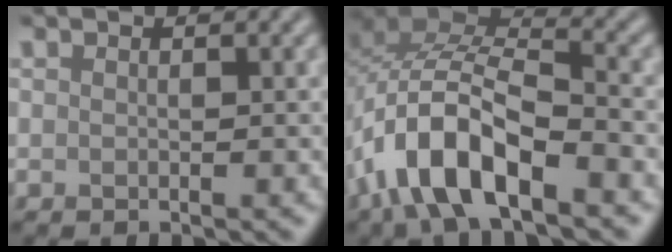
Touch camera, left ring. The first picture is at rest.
{"total": 10.2, "force": [-4.8, 4.5, 7.8], "torque": [-0.146, 0.012, -0.095]}